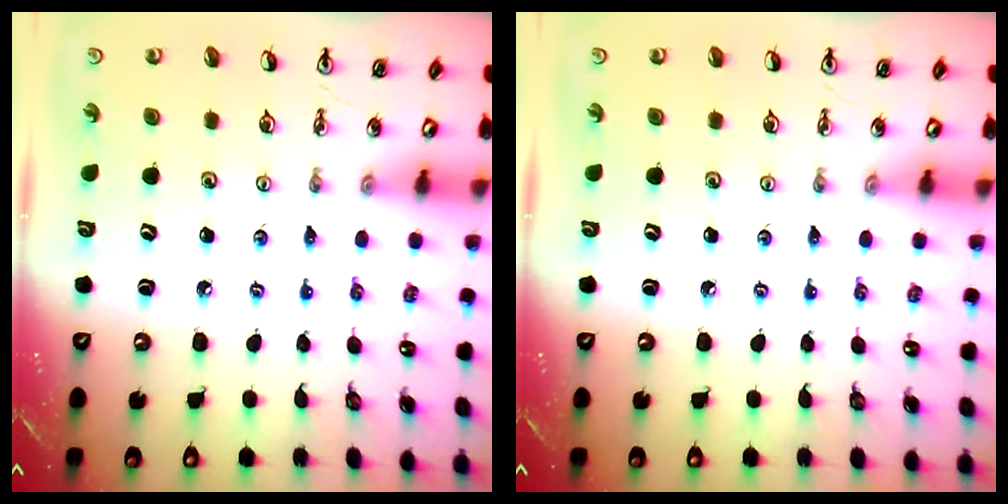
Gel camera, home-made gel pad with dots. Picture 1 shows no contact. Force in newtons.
{"total": 0.0}